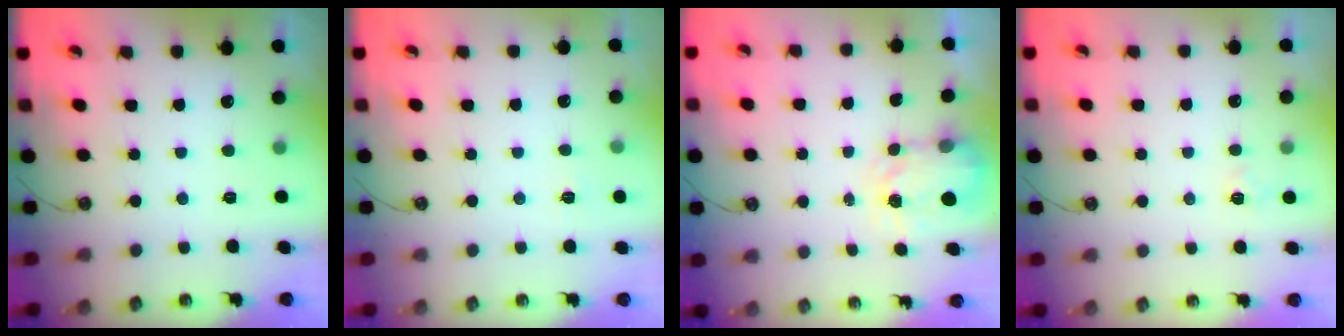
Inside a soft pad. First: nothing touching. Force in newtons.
{"total": 3.4, "press": 3.4, "slide": 0.4}
{"total": 3.9, "press": 3.8, "slide": 0.6}
{"total": 3.4, "press": 3.3, "slide": 0.5}